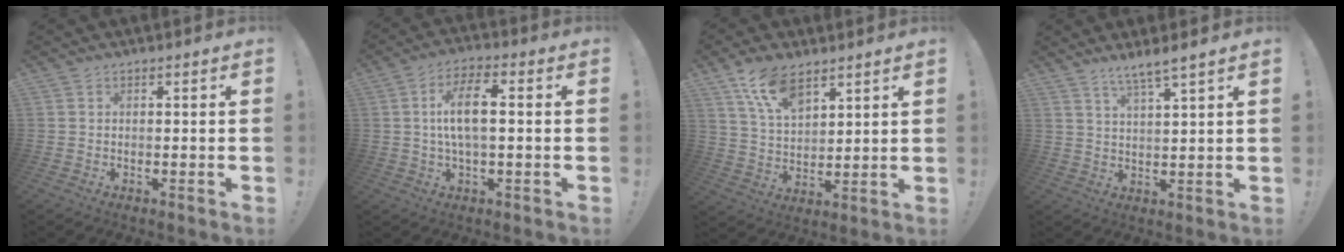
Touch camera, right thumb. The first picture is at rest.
{"total": 9.8, "force": [0.8, 3.6, 9.1], "torque": [-0.161, 0.003, 0.010]}
{"total": 11.5, "force": [7.9, 5.2, 6.5], "torque": [-0.117, -0.040, 0.148]}
{"total": 4.9, "force": [3.9, -0.5, 2.8], "torque": [-0.051, -0.025, 0.066]}